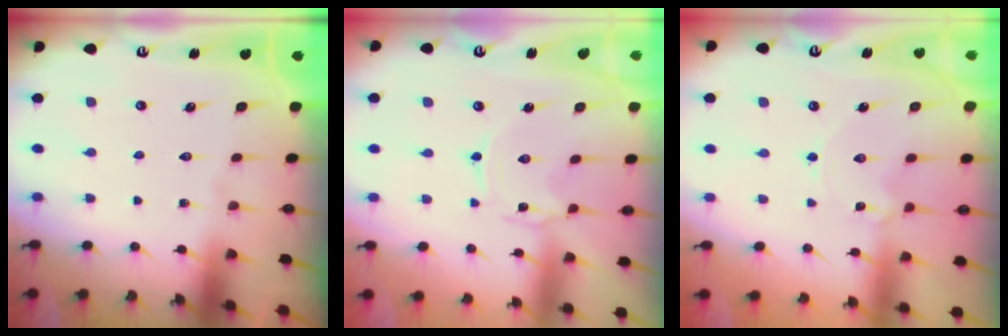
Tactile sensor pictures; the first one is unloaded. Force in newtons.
{"total": 0.0}
{"total": 0.0}